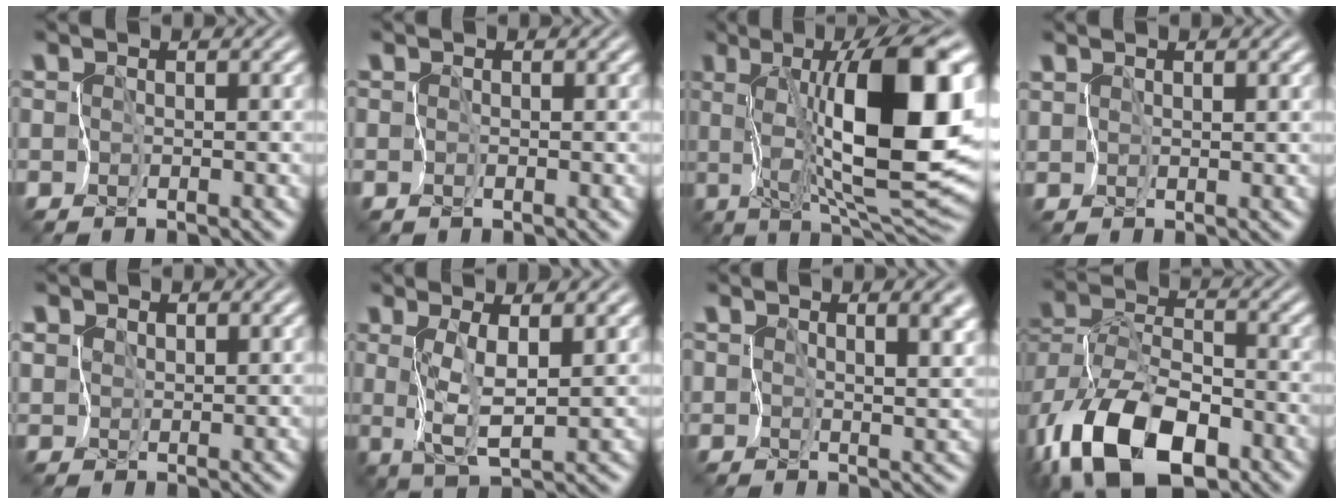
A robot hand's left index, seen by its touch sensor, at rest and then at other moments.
{"total": 0.0}
{"total": 13.1, "force": [2.3, 3.3, 12.5], "torque": [-0.172, 0.008, 0.042]}
{"total": 0.9, "force": [0.8, -0.2, 0.0], "torque": [-0.003, 0.005, 0.019]}
{"total": 3.3, "force": [2.5, 1.9, 1.1], "torque": [-0.026, 0.014, 0.040]}
{"total": 3.1, "force": [1.5, 0.1, 2.8], "torque": [-0.064, 0.000, 0.038]}
{"total": 4.8, "force": [2.6, 2.3, 3.4], "torque": [-0.027, 0.003, 0.047]}
{"total": 12.4, "force": [-7.2, 6.1, 8.0], "torque": [-0.167, -0.002, -0.136]}